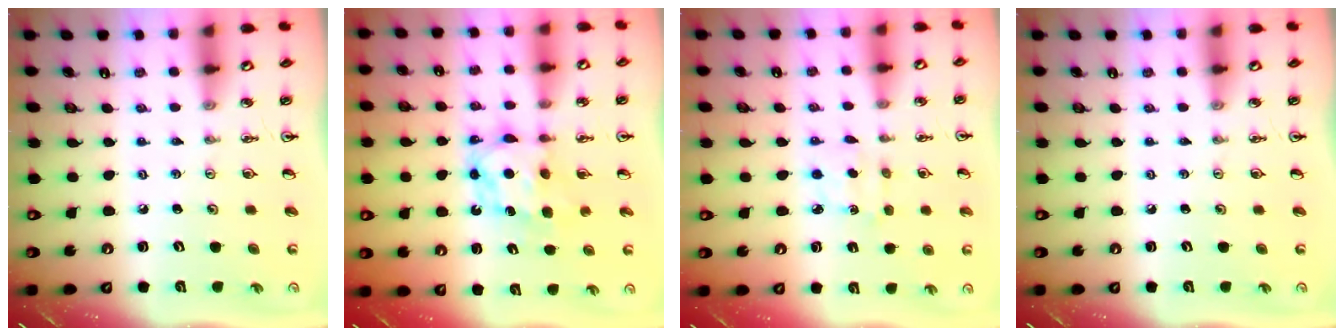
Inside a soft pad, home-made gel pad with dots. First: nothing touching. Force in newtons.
{"total": 7.3, "press": 7.3, "slide": 0.2}
{"total": 4.4, "press": 4.4, "slide": 0.4}
{"total": 0.0}